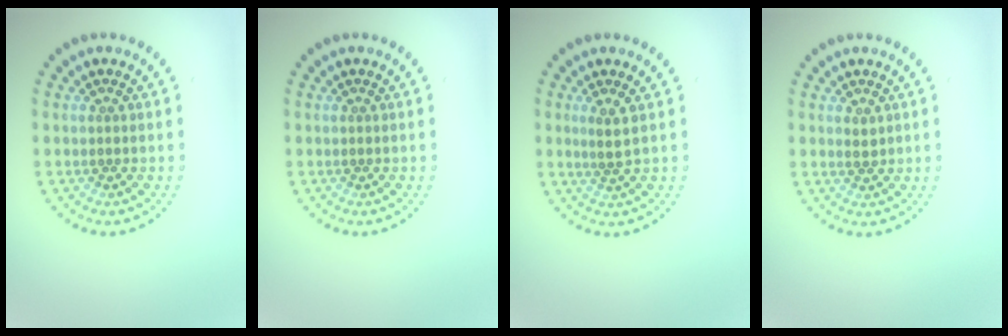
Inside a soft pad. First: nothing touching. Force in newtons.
{"total": 0.0}
{"total": 1.6, "press": 1.3, "slide": 0.9}
{"total": 0.9, "press": 0.9, "slide": 0.2}